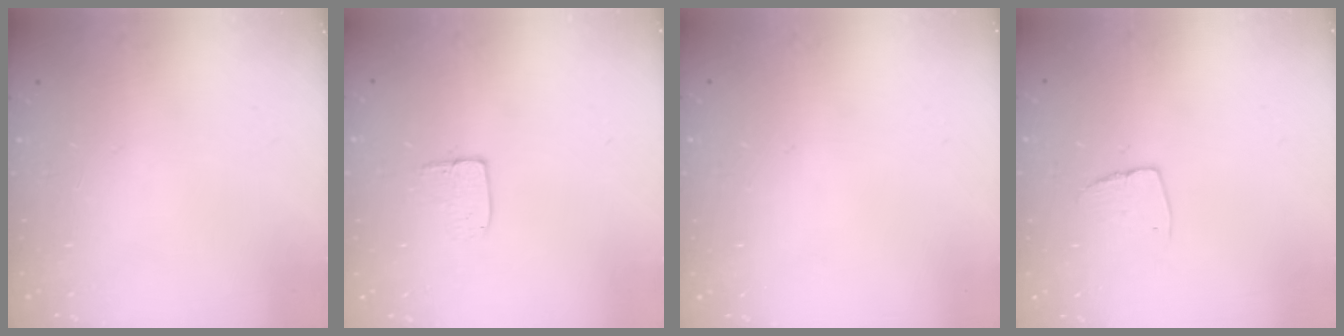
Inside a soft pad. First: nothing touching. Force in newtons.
{"total": 6.1, "press": 6.1, "slide": 0.4}
{"total": 0.0}
{"total": 6.0, "press": 6.0, "slide": 0.3}